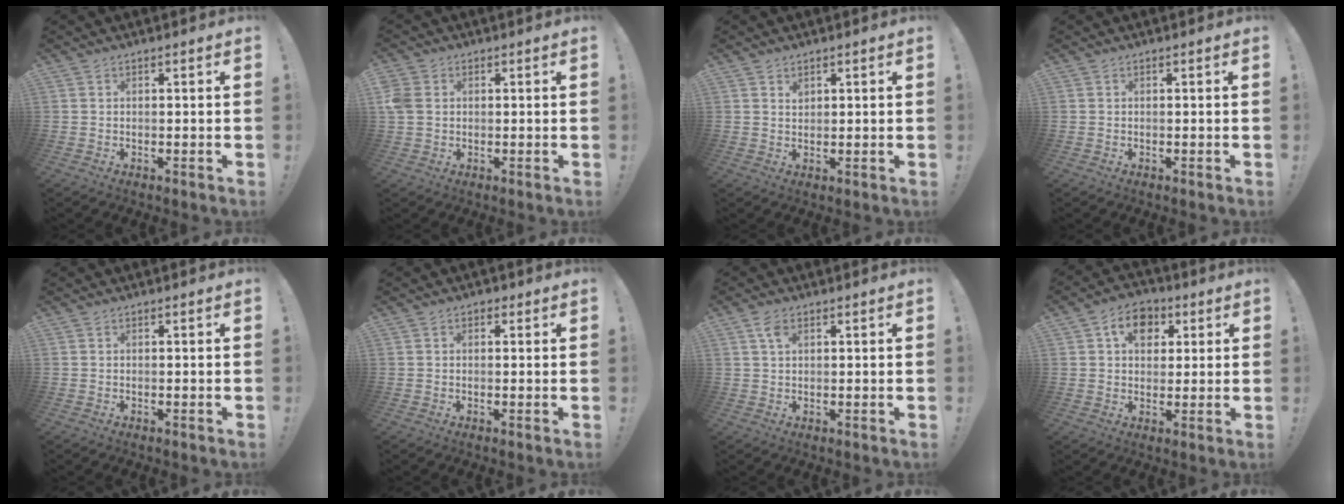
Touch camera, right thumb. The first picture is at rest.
{"total": 5.0, "force": [0.8, 4.1, 2.7], "torque": [-0.054, 0.007, 0.021]}
{"total": 1.4, "force": [1.0, 0.9, 0.4], "torque": [0.000, -0.004, 0.018]}
{"total": 0.0}
{"total": 0.0}
{"total": 1.2, "force": [0.2, 1.0, 0.6], "torque": [-0.010, 0.001, 0.005]}
{"total": 3.4, "force": [1.7, 1.8, 2.4], "torque": [-0.040, -0.002, 0.029]}
{"total": 9.3, "force": [3.3, 7.2, 4.8], "torque": [-0.063, -0.004, 0.060]}